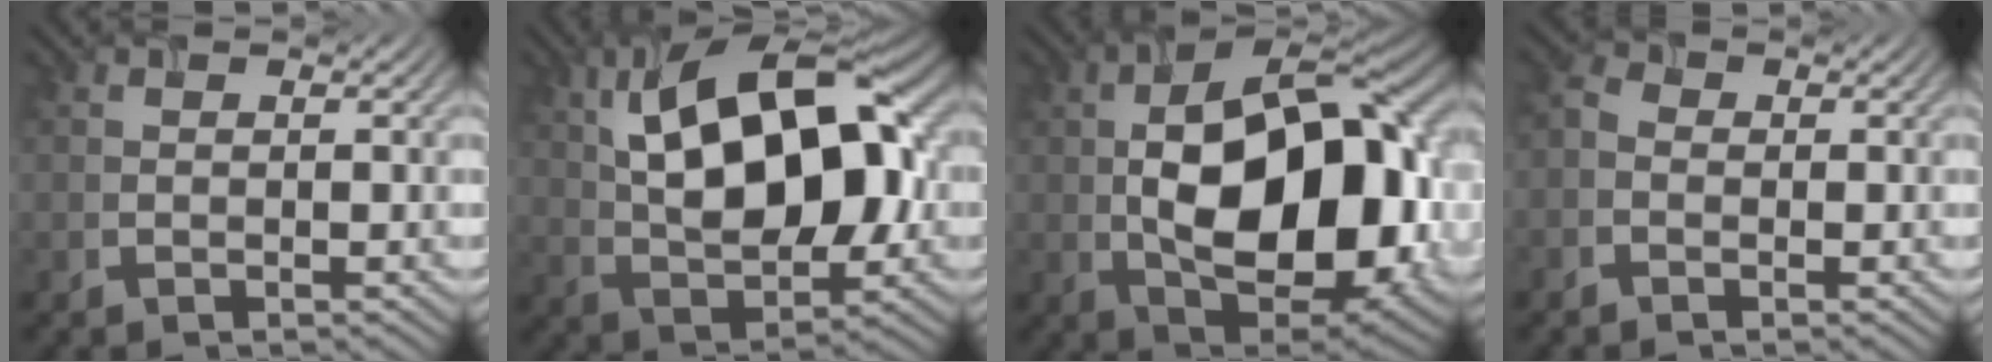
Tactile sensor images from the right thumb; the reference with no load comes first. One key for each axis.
{"total": 16.9, "fx": 4.0, "fy": 8.7, "fz": 13.9, "tx": -0.237, "ty": 0.027, "tz": 0.059}
{"total": 19.4, "fx": -0.4, "fy": 11.0, "fz": 15.9, "tx": -0.263, "ty": -0.013, "tz": -0.001}
{"total": 2.0, "fx": -0.8, "fy": 1.5, "fz": 1.0, "tx": -0.020, "ty": 0.003, "tz": -0.025}